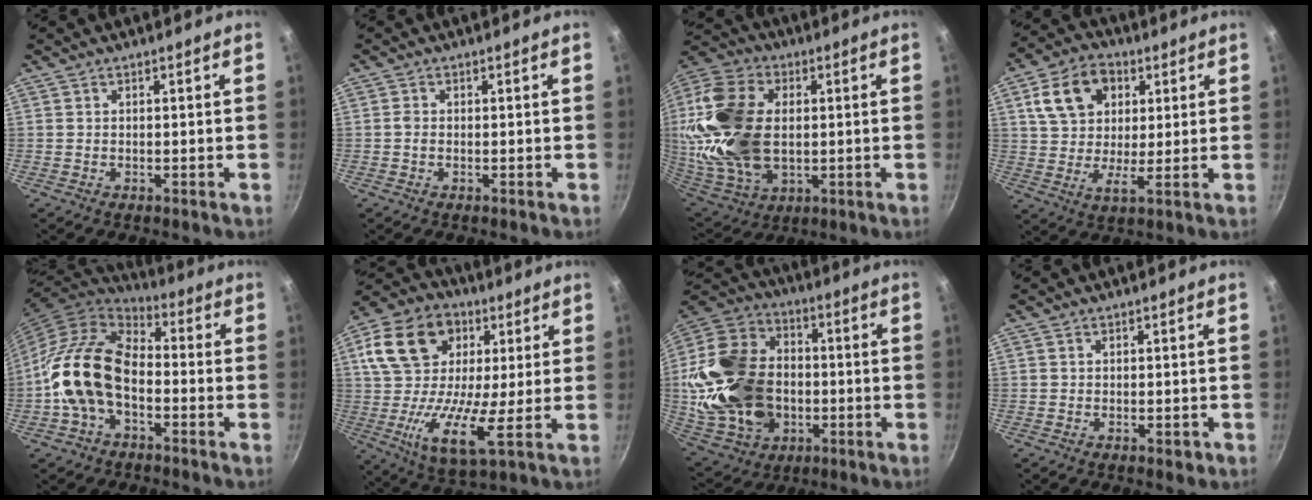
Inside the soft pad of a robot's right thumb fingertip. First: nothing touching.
{"total": 1.0, "force": [-0.2, 0.7, 0.6], "torque": [-0.014, 0.003, -0.005]}
{"total": 24.3, "force": [1.7, 15.6, 18.5], "torque": [-0.368, 0.000, 0.036]}
{"total": 12.8, "force": [5.0, 8.7, 8.0], "torque": [-0.125, 0.001, 0.074]}
{"total": 16.5, "force": [-3.8, 10.5, 12.2], "torque": [-0.203, 0.047, -0.088]}
{"total": 20.8, "force": [5.4, 12.9, 15.4], "torque": [-0.261, -0.005, 0.070]}
{"total": 26.1, "force": [-1.8, 19.4, 17.3], "torque": [-0.315, 0.038, -0.018]}
{"total": 1.7, "force": [-0.4, 1.0, 1.3], "torque": [-0.014, -0.001, -0.006]}